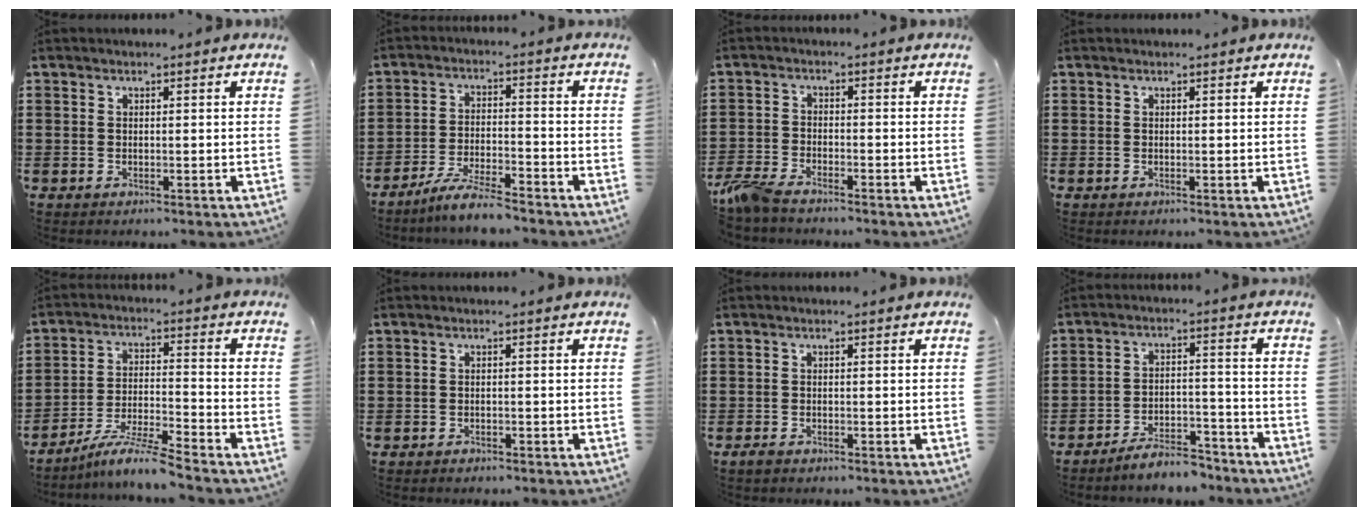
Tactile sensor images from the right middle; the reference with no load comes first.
{"total": 5.8, "force": [-5.3, 0.2, 2.4], "torque": [-0.052, -0.006, -0.102]}
{"total": 4.0, "force": [-3.6, 0.8, 1.7], "torque": [-0.062, -0.008, -0.080]}
{"total": 0.0}
{"total": 6.5, "force": [-5.9, -0.5, 2.7], "torque": [-0.055, -0.013, -0.115]}
{"total": 0.7, "force": [-0.7, 0.2, 0.0], "torque": [-0.002, 0.002, -0.015]}
{"total": 1.0, "force": [-0.8, 0.5, 0.4], "torque": [-0.017, -0.004, -0.019]}
{"total": 5.9, "force": [-5.6, 0.9, 1.4], "torque": [-0.020, 0.011, -0.109]}